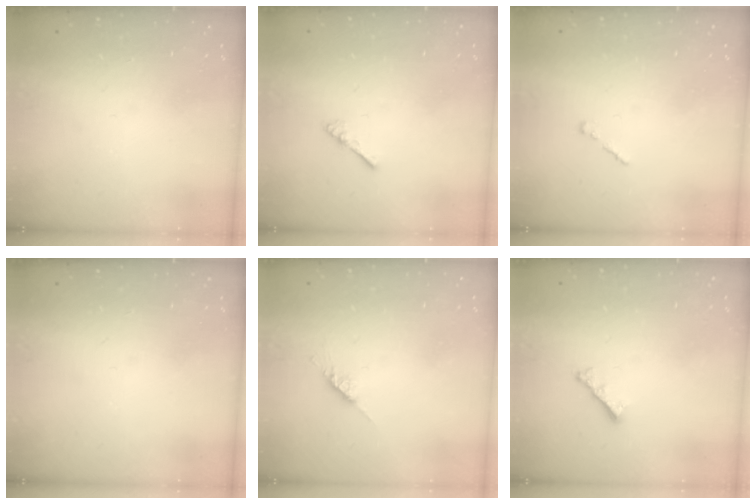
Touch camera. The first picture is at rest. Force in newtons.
{"total": 2.4, "press": 2.4, "slide": 0.5}
{"total": 0.0}
{"total": 0.0}
{"total": 4.7, "press": 4.6, "slide": 0.5}
{"total": 2.8, "press": 2.7, "slide": 0.6}